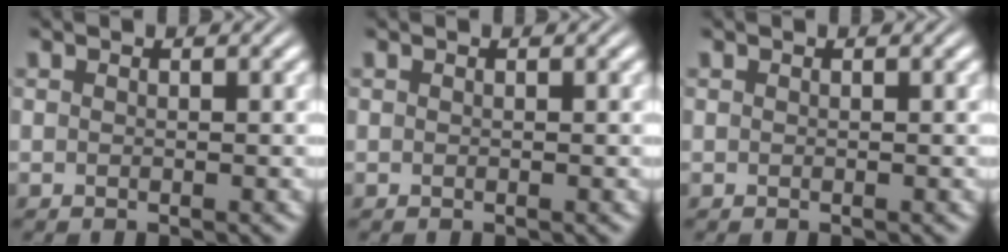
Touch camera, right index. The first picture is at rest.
{"total": 0.0}
{"total": 0.0}